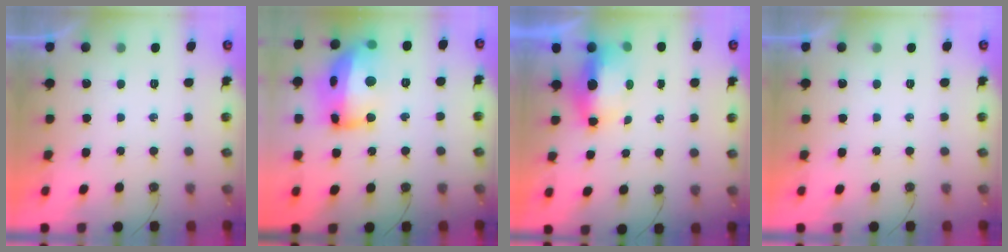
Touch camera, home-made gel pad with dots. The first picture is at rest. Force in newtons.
{"total": 19.2, "press": 19.1, "slide": 1.7}
{"total": 7.3, "press": 7.2, "slide": 1.4}
{"total": 0.0}